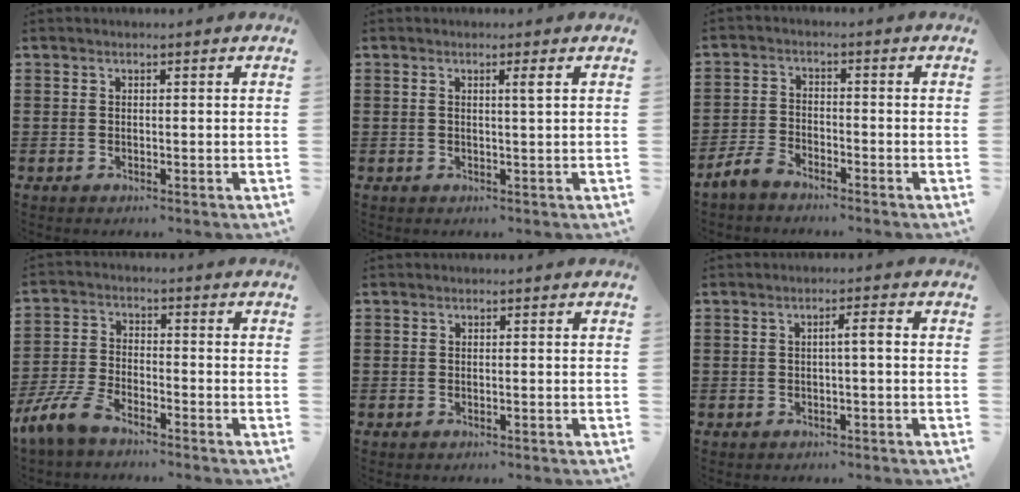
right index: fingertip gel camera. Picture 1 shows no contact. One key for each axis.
{"total": 1.4, "fx": 0.4, "fy": -0.2, "fz": 1.3, "tx": -0.023, "ty": -0.002, "tz": 0.004}
{"total": 3.4, "fx": -3.0, "fy": 0.9, "fz": 1.4, "tx": -0.046, "ty": 0.005, "tz": -0.066}
{"total": 6.2, "fx": -5.1, "fy": 1.4, "fz": 3.4, "tx": -0.102, "ty": -0.013, "tz": -0.105}
{"total": 0.0}
{"total": 2.0, "fx": -0.2, "fy": 0.1, "fz": 2.0, "tx": -0.036, "ty": 0.000, "tz": -0.005}